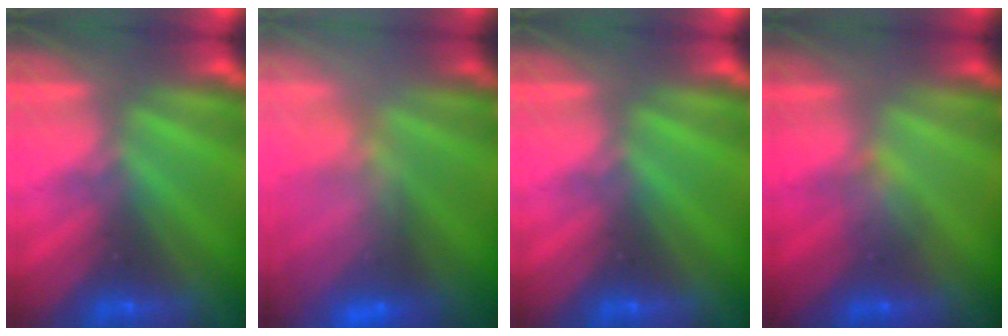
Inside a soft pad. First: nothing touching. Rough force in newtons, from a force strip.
{"total": 7.4}
{"total": 0.0}
{"total": 2.9}